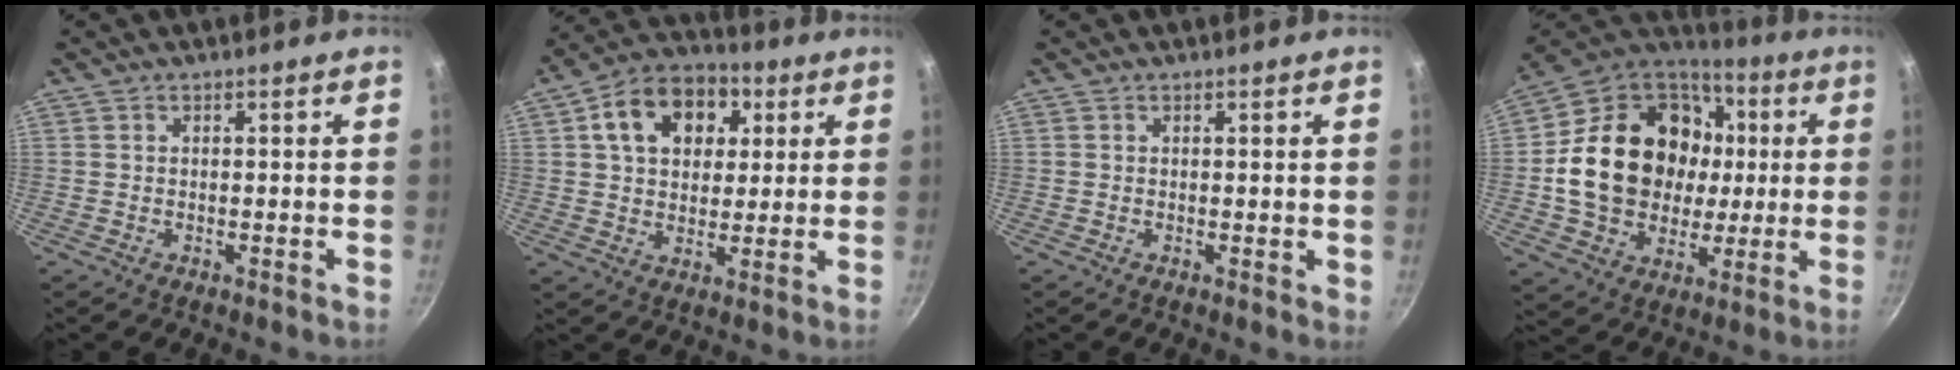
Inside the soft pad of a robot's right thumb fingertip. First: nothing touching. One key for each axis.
{"total": 14.9, "fx": 4.9, "fy": 10.8, "fz": 9.0, "tx": -0.121, "ty": 0.013, "tz": 0.067}
{"total": 0.7, "fx": 0.2, "fy": 0.3, "fz": 0.6, "tx": -0.005, "ty": -0.002, "tz": 0.002}
{"total": 25.9, "fx": 2.0, "fy": 20.7, "fz": 15.5, "tx": -0.259, "ty": 0.035, "tz": 0.047}